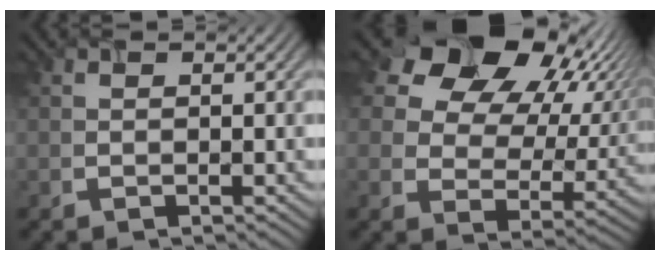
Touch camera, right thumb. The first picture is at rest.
{"total": 16.1, "force": [8.2, 10.4, 9.1], "torque": [-0.168, 0.029, 0.132]}